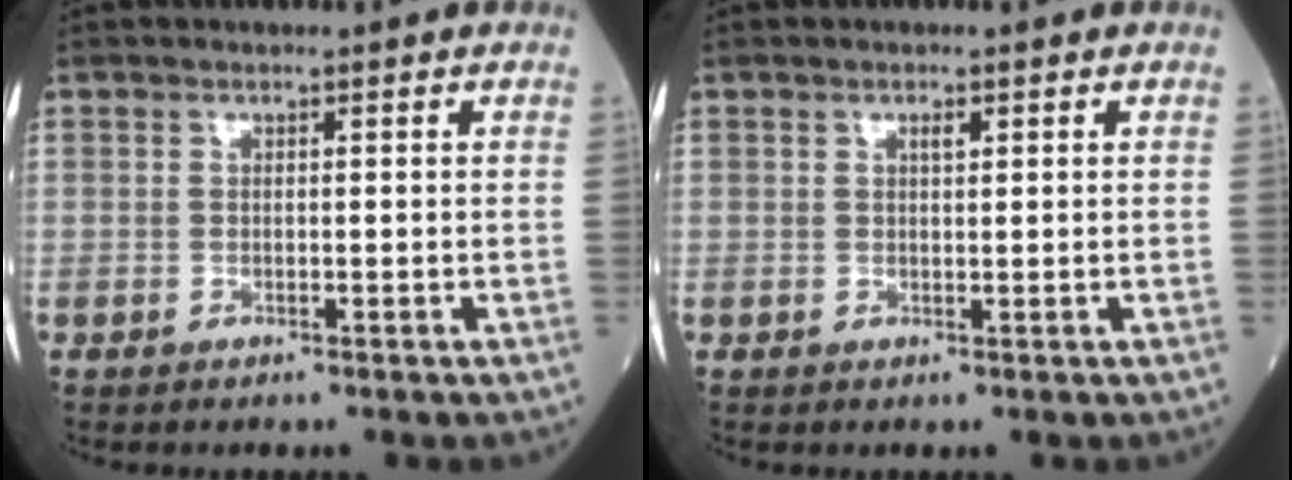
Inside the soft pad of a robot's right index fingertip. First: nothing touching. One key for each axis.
{"total": 1.1, "fx": 0.5, "fy": 0.3, "fz": 0.9, "tx": -0.015, "ty": 0.000, "tz": 0.007}